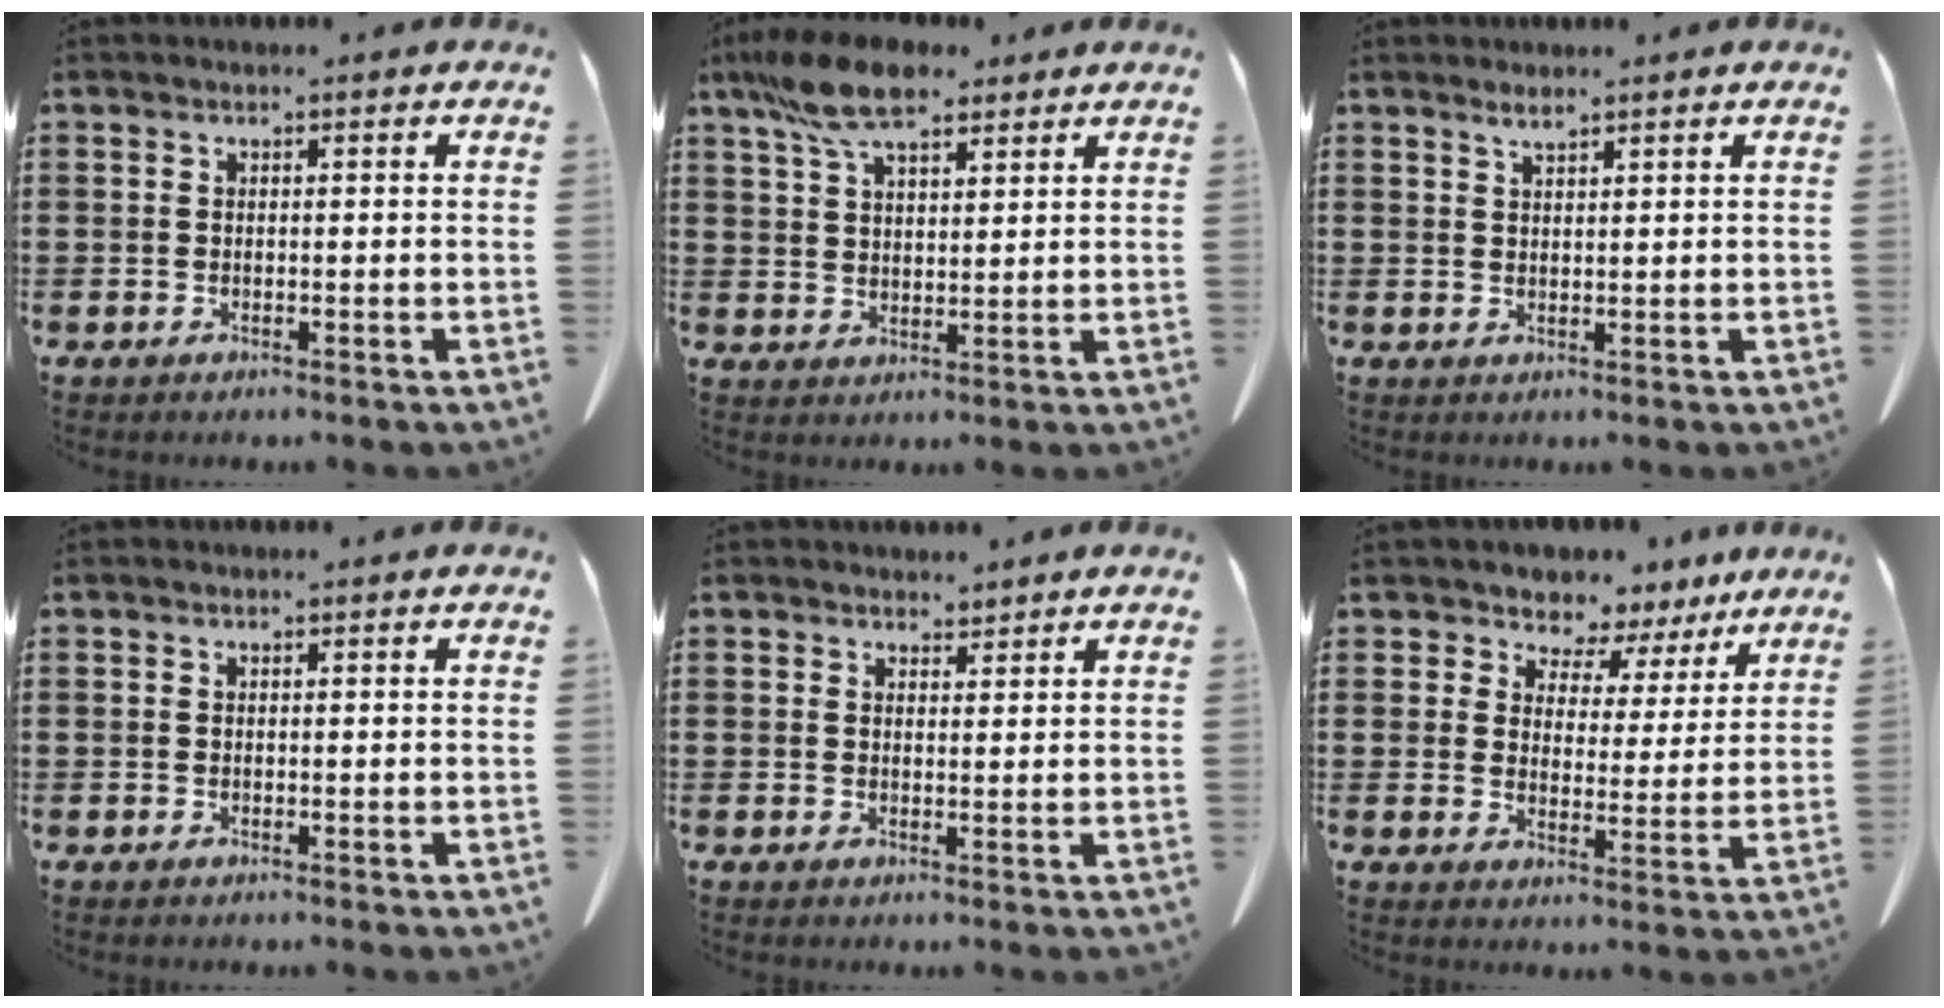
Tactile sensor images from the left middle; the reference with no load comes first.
{"total": 9.5, "force": [6.6, 3.6, 5.7], "torque": [-0.130, -0.001, 0.126]}
{"total": 1.6, "force": [1.4, 0.1, 0.7], "torque": [-0.016, -0.001, 0.026]}
{"total": 0.0}
{"total": 2.0, "force": [1.9, 0.7, 0.2], "torque": [0.000, -0.001, 0.035]}
{"total": 5.2, "force": [4.7, 2.1, -0.2], "torque": [-0.028, -0.028, 0.083]}